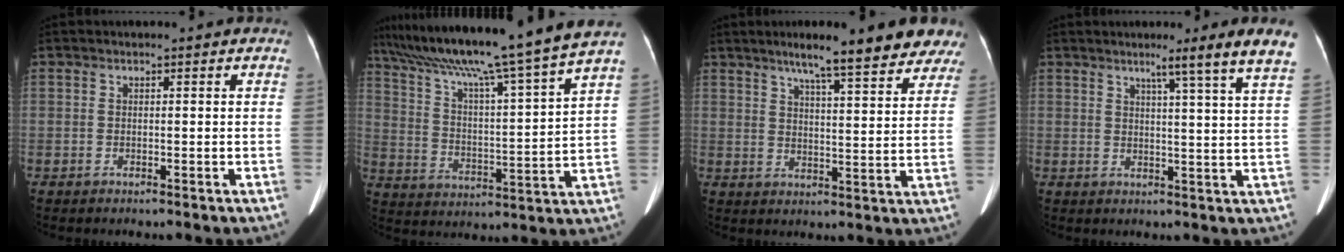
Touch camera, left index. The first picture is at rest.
{"total": 22.1, "force": [18.5, -2.4, 11.8], "torque": [-0.202, -0.019, 0.279]}
{"total": 14.9, "force": [11.7, 2.0, 9.0], "torque": [-0.109, 0.012, 0.146]}
{"total": 8.2, "force": [5.8, -2.0, 5.4], "torque": [-0.072, -0.011, 0.063]}